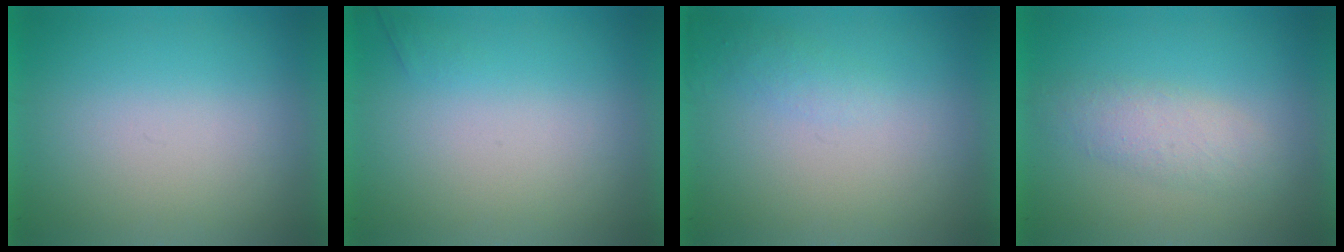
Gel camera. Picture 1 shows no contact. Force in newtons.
{"total": 1.1}
{"total": 1.3}
{"total": 1.8}